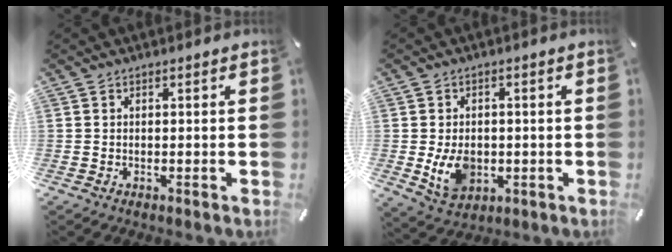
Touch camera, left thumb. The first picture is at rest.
{"total": 8.0, "force": [-1.0, 6.1, 5.1], "torque": [-0.096, -0.004, -0.020]}